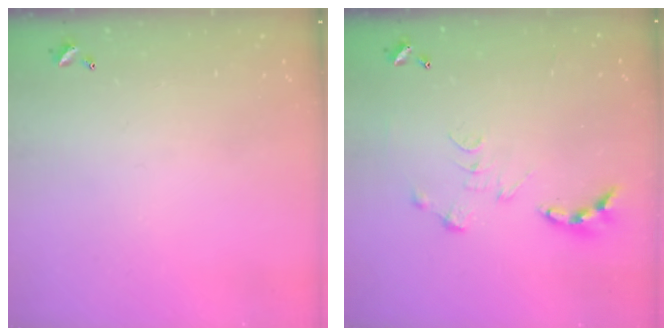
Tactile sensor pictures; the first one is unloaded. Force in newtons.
{"total": 0.0}